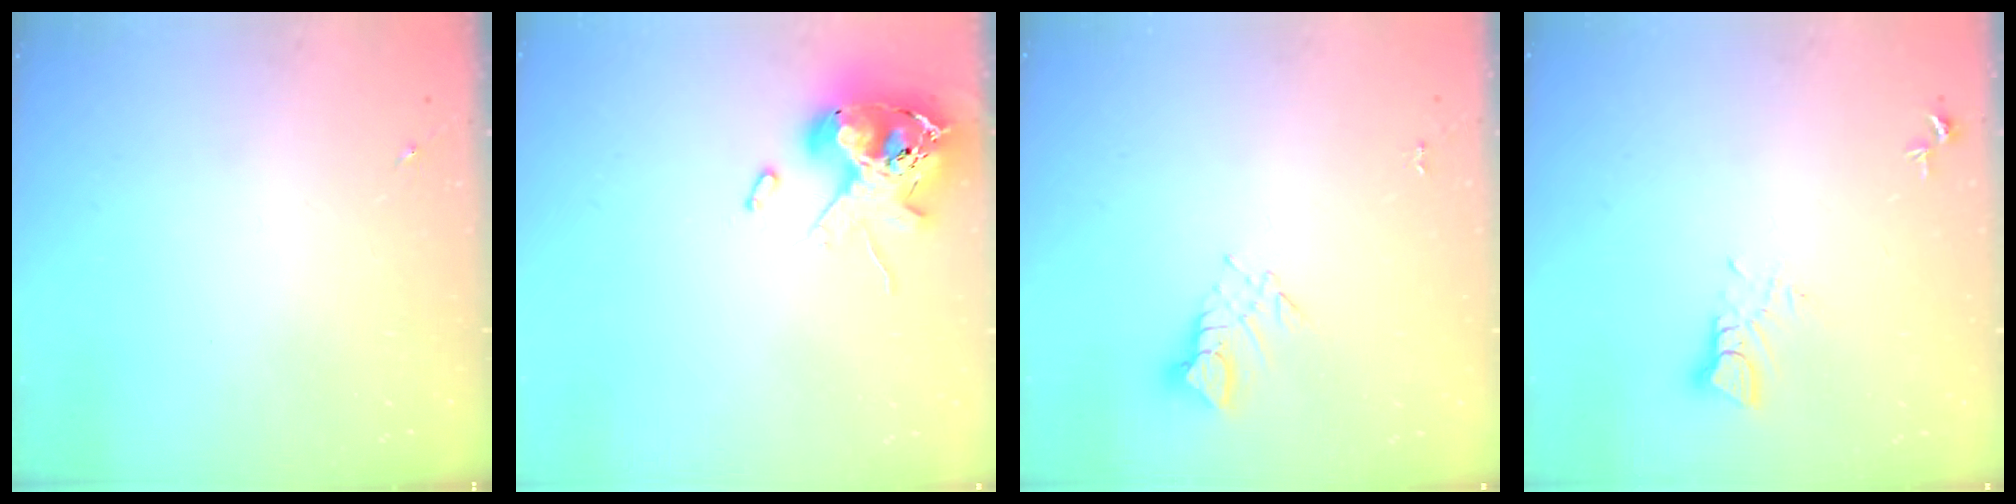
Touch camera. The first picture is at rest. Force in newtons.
{"total": 12.5, "press": 12.3, "slide": 2.0}
{"total": 4.2, "press": 4.2, "slide": 0.2}
{"total": 4.0, "press": 3.9, "slide": 0.3}